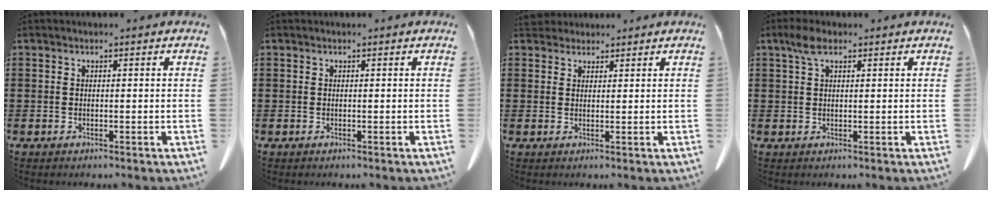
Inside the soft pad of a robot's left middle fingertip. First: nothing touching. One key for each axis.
{"total": 0.0}
{"total": 2.6, "fx": 2.3, "fy": 1.0, "fz": 0.4, "tx": -0.014, "ty": 0.002, "tz": 0.046}
{"total": 3.1, "fx": 1.6, "fy": 1.3, "fz": 2.3, "tx": -0.051, "ty": 0.008, "tz": 0.027}